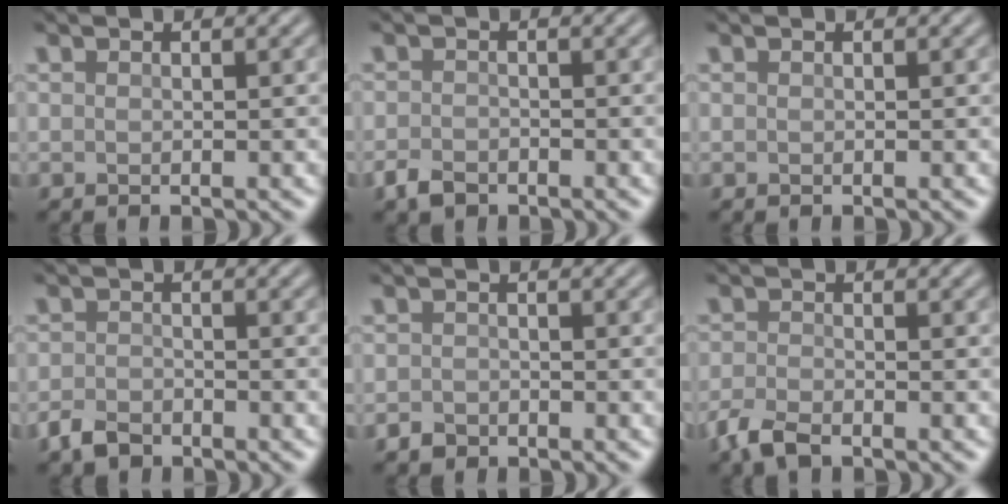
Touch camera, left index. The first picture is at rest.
{"total": 1.9, "force": [-1.4, 1.1, 0.8], "torque": [-0.015, -0.001, -0.031]}
{"total": 0.0}
{"total": 2.4, "force": [-1.8, 1.2, 0.9], "torque": [-0.017, -0.001, -0.043]}
{"total": 1.2, "force": [-0.9, 0.8, 0.2], "torque": [-0.001, 0.002, -0.020]}
{"total": 2.8, "force": [-2.1, 1.0, 1.6], "torque": [-0.038, -0.005, -0.050]}